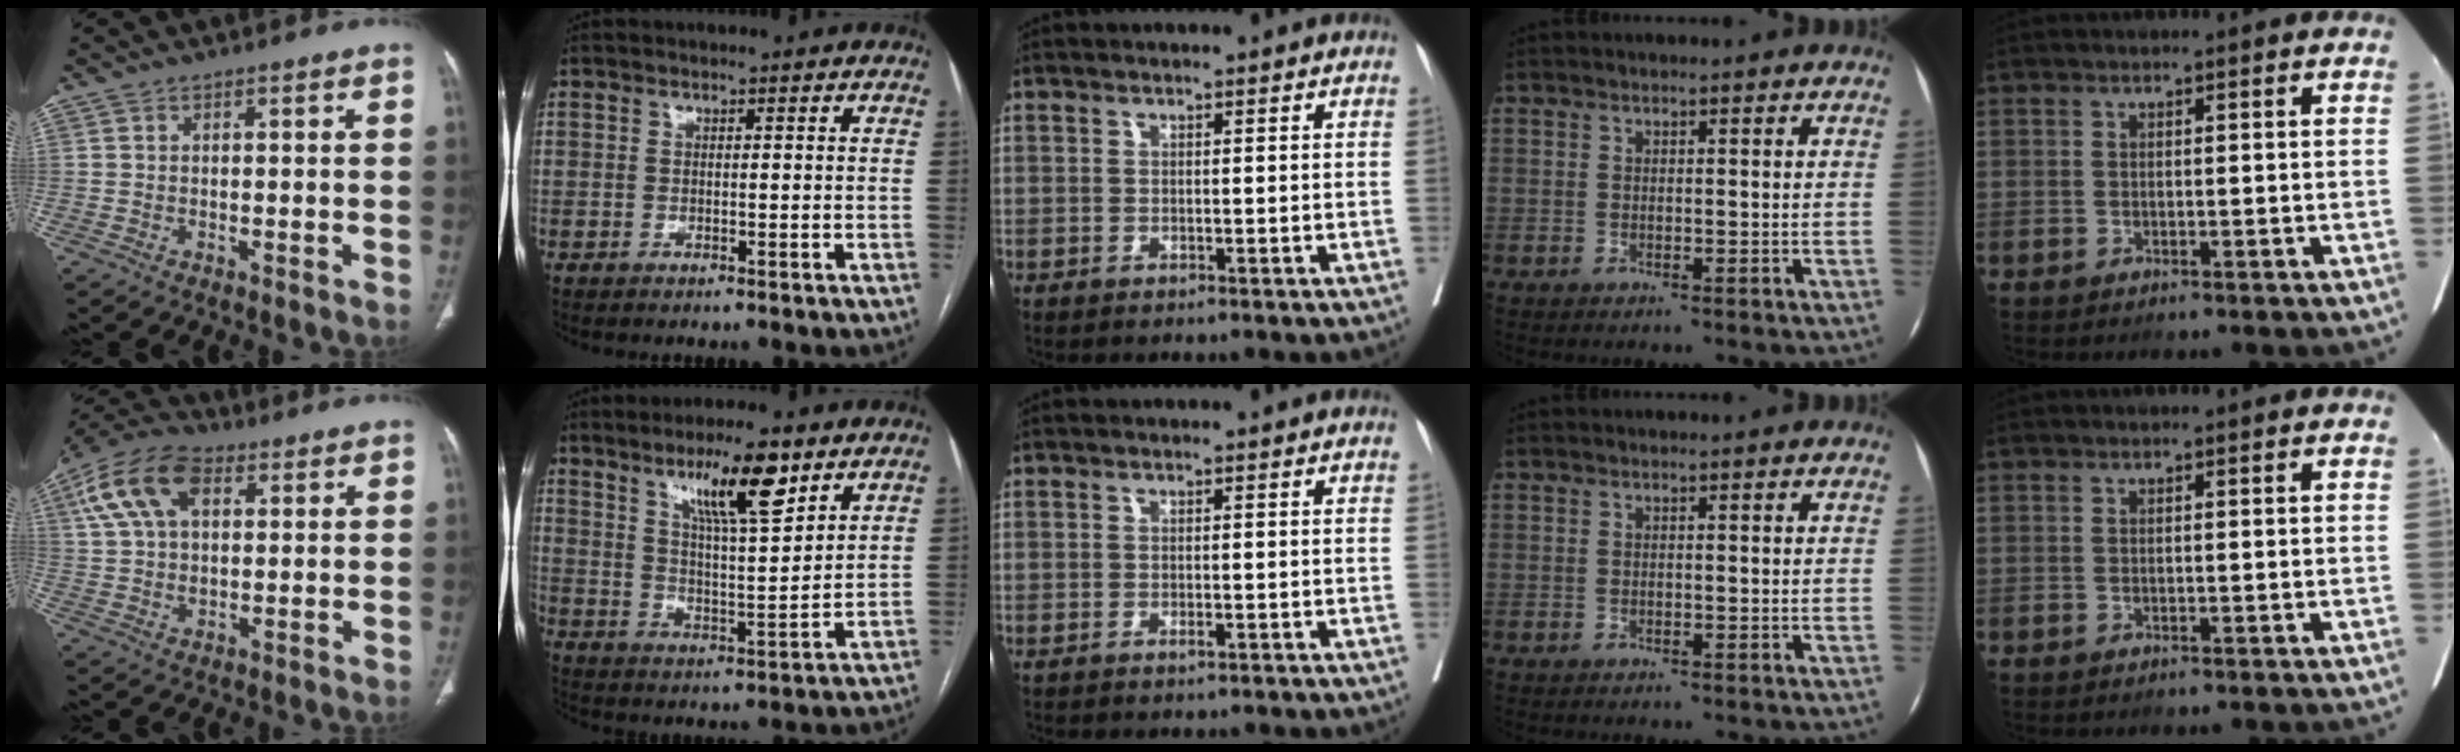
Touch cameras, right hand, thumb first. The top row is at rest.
{"thumb": {"total": 14.2, "force": [5.1, 8.3, 10.4], "torque": [-0.199, 0.013, 0.090]}, "index": {"total": 11.5, "force": [7.1, 1.8, 8.8], "torque": [-0.151, -0.003, 0.121]}, "middle": {"total": 0.7, "force": [-0.4, 0.0, 0.5], "torque": [-0.016, 0.000, -0.007]}}